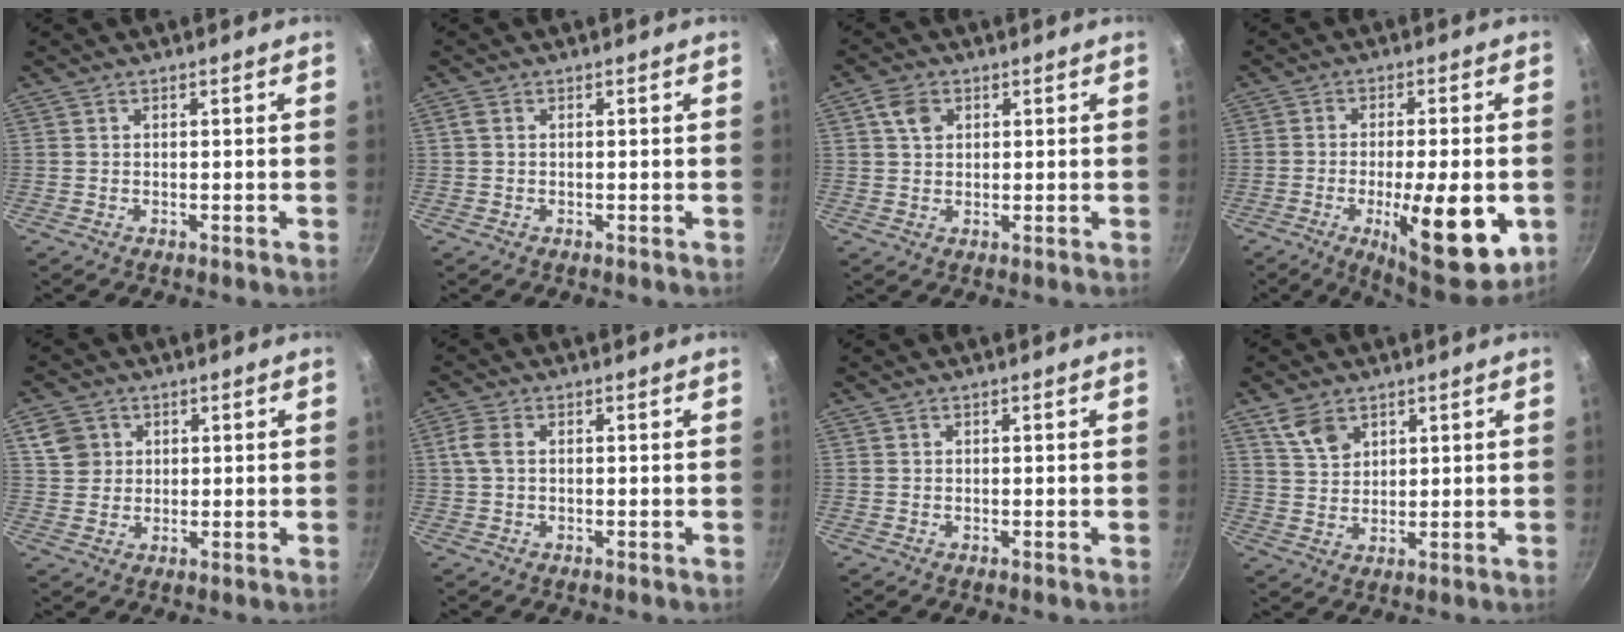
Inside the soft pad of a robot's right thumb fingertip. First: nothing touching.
{"total": 1.1, "force": [0.2, 0.7, 0.8], "torque": [-0.017, 0.003, 0.004]}
{"total": 4.0, "force": [1.5, 3.0, 2.1], "torque": [-0.029, 0.001, 0.026]}
{"total": 17.2, "force": [-4.8, 5.3, 15.7], "torque": [-0.211, 0.008, -0.062]}
{"total": 5.5, "force": [2.0, 4.8, 1.8], "torque": [-0.006, 0.004, 0.039]}
{"total": 3.2, "force": [0.5, 1.9, 2.5], "torque": [-0.060, 0.008, 0.006]}
{"total": 0.0}
{"total": 5.8, "force": [3.5, 3.7, 2.7], "torque": [-0.033, -0.013, 0.074]}